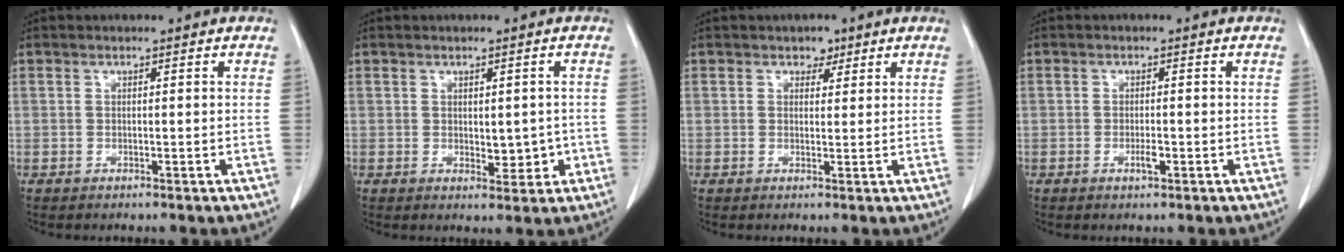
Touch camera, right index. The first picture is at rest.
{"total": 3.7, "force": [-0.4, 2.0, 3.0], "torque": [-0.033, -0.003, 0.004]}
{"total": 1.9, "force": [1.2, 1.4, 0.6], "torque": [-0.002, 0.000, 0.013]}
{"total": 1.7, "force": [-0.7, 0.3, 1.5], "torque": [-0.028, -0.001, -0.010]}